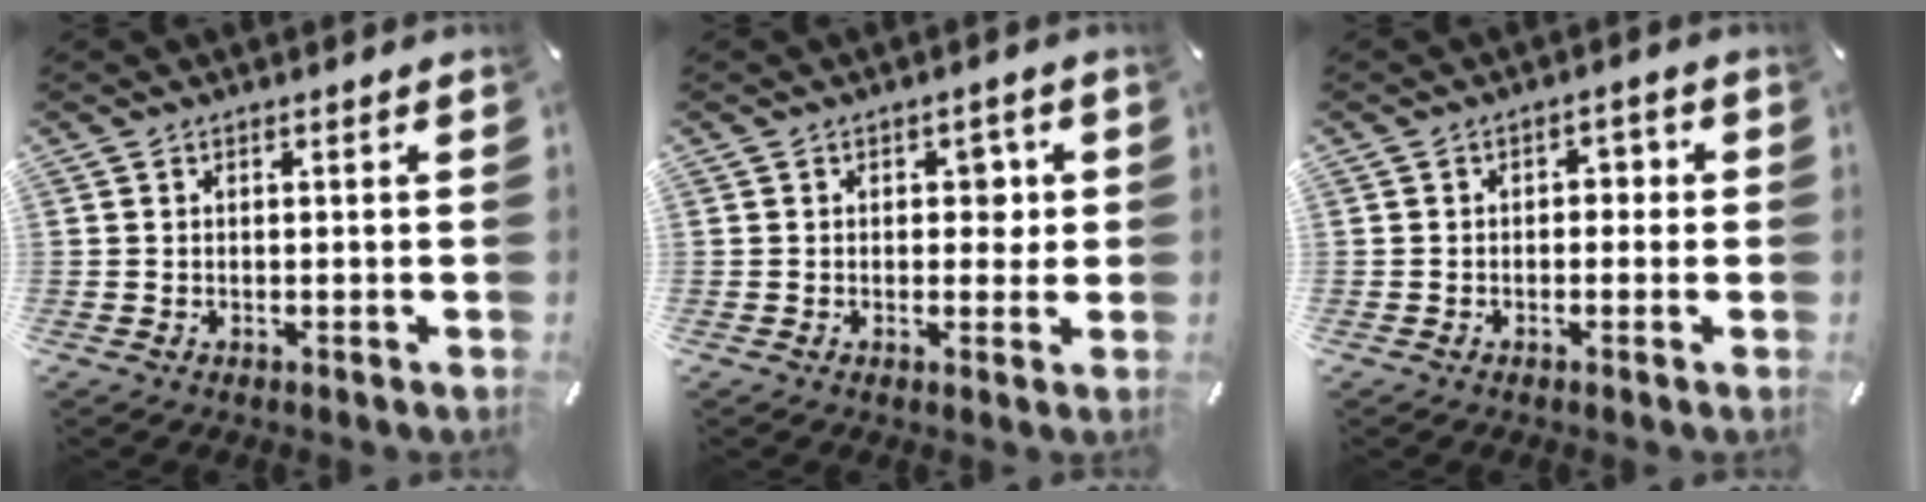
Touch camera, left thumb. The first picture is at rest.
{"total": 4.5, "force": [0.6, 3.1, 3.2], "torque": [-0.026, -0.005, -0.002]}
{"total": 2.6, "force": [-1.0, 1.8, 1.5], "torque": [-0.023, 0.011, -0.027]}